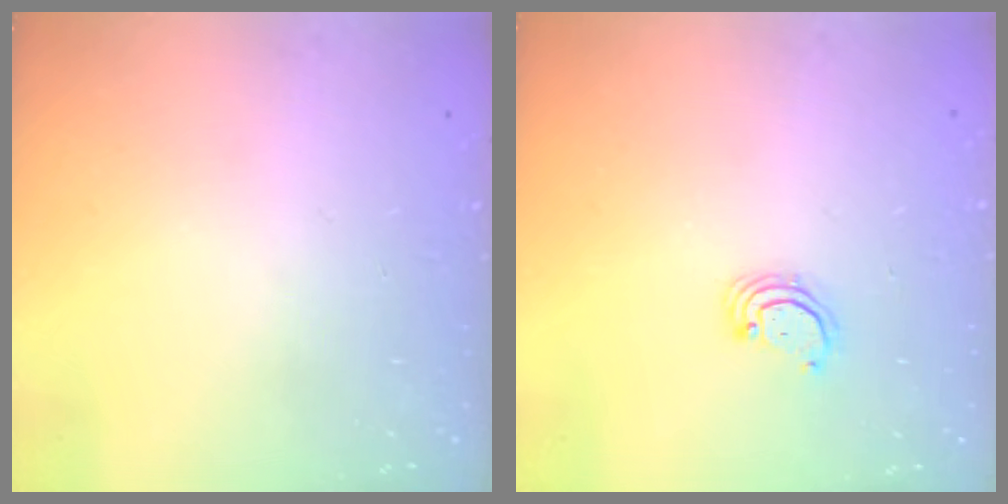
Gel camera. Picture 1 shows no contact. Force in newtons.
{"total": 2.3, "press": 2.3, "slide": 0.2}